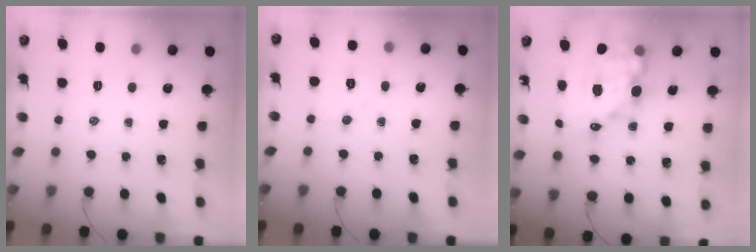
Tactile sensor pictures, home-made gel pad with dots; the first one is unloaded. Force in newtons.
{"total": 4.9, "press": 4.8, "slide": 1.0}
{"total": 15.9, "press": 15.4, "slide": 3.8}